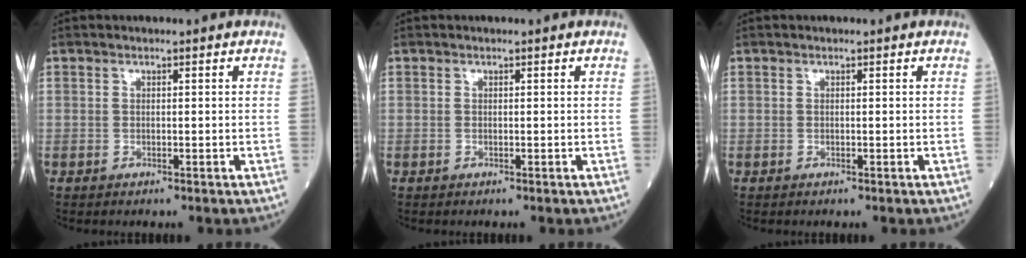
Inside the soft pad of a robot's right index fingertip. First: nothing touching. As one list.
[{"total": 0.0}, {"total": 0.0}]